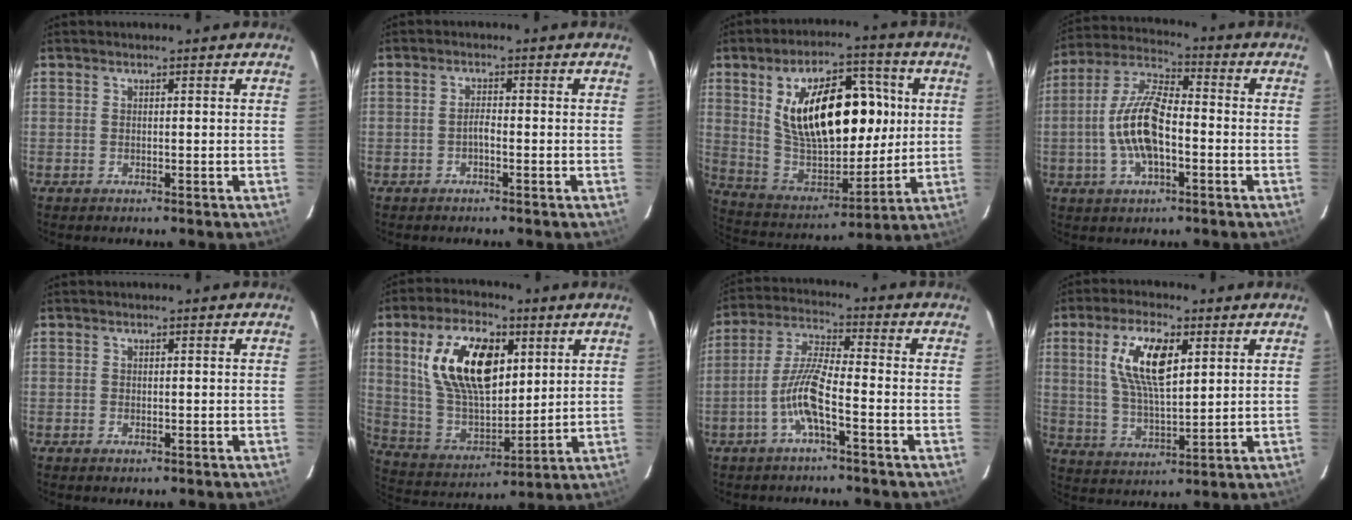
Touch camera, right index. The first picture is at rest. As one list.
[{"total": 1.4, "force": [-0.8, 0.4, 1.1], "torque": [-0.020, 0.006, -0.018]}, {"total": 22.9, "force": [4.9, 11.9, 18.9], "torque": [-0.332, 0.013, 0.102]}, {"total": 12.6, "force": [-2.8, 5.0, 11.2], "torque": [-0.236, 0.007, -0.053]}, {"total": 0.9, "force": [-0.5, 0.6, 0.5], "torque": [-0.006, -0.002, -0.007]}, {"total": 19.4, "force": [6.7, 10.1, 15.2], "torque": [-0.289, 0.014, 0.135]}, {"total": 8.3, "force": [-3.6, 0.9, 7.4], "torque": [-0.163, 0.007, -0.071]}, {"total": 11.6, "force": [3.9, 4.5, 9.9], "torque": [-0.192, 0.008, 0.078]}]